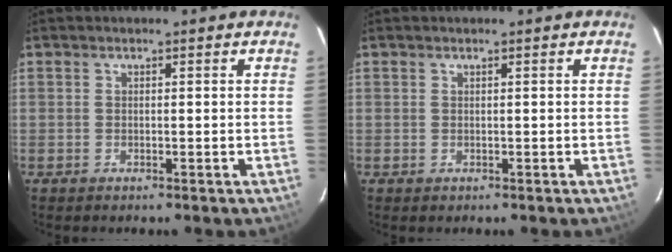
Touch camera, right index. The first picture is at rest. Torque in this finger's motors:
{"motor_torque": [0.07, 0.01, -0.01, -0.01]}